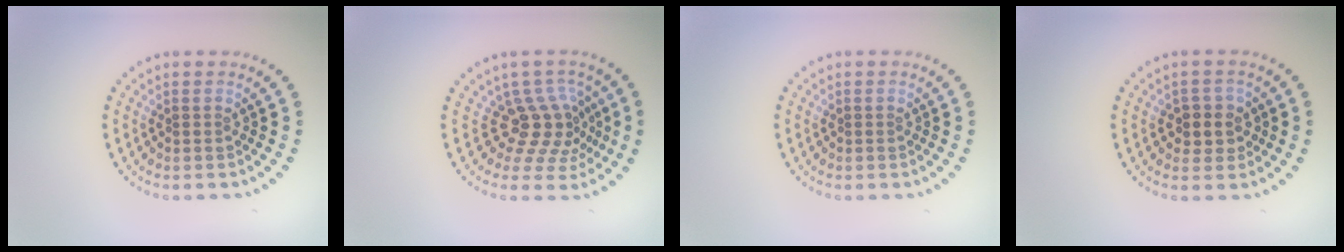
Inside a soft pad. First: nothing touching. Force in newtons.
{"total": 3.7, "press": 2.7, "slide": 2.6}
{"total": 0.0}
{"total": 2.5, "press": 2.2, "slide": 1.0}